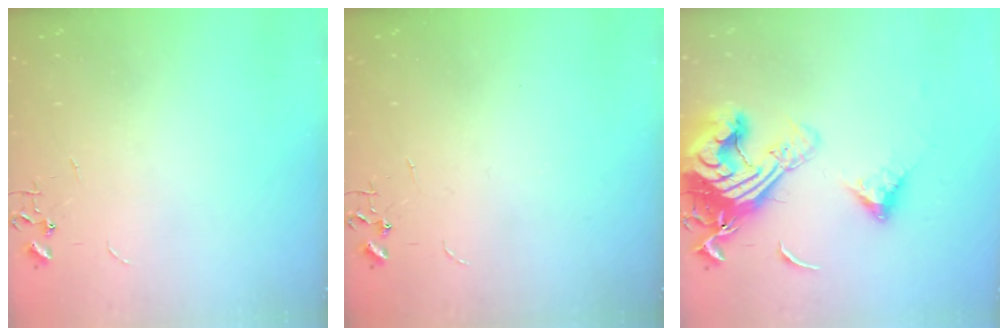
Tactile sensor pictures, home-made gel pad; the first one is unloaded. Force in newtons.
{"total": 0.0}
{"total": 21.6, "press": 21.5, "slide": 2.7}